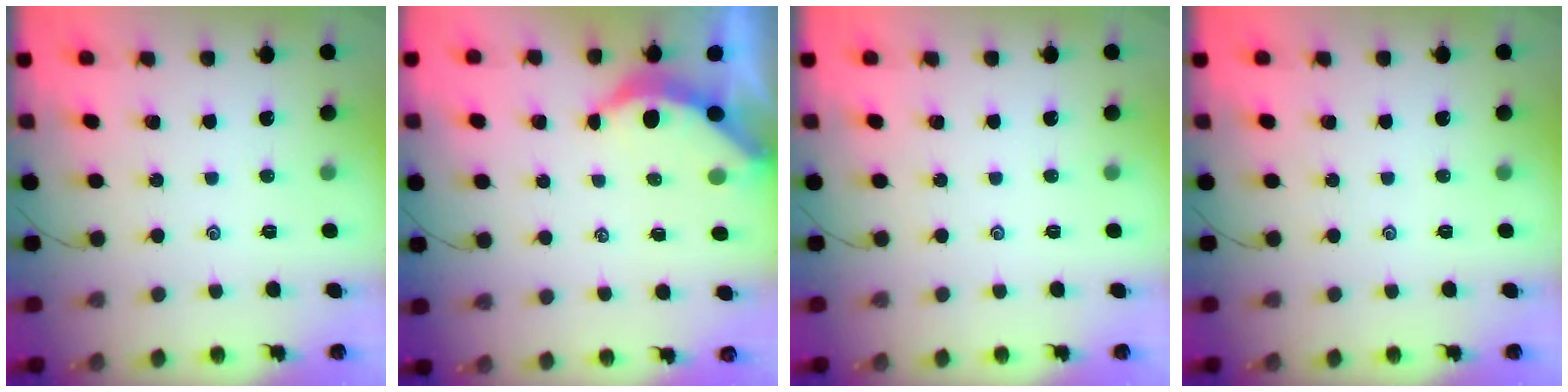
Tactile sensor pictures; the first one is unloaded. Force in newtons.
{"total": 4.0, "press": 3.9, "slide": 0.5}
{"total": 0.0}
{"total": 0.0}